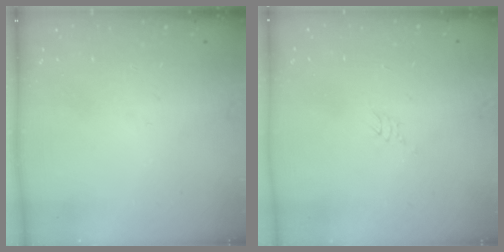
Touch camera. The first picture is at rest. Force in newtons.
{"total": 2.6, "press": 2.6, "slide": 0.2}